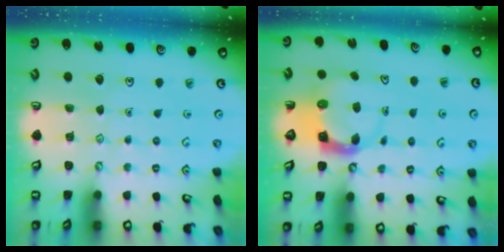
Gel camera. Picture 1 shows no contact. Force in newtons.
{"total": 3.8, "press": 3.8, "slide": 0.6}